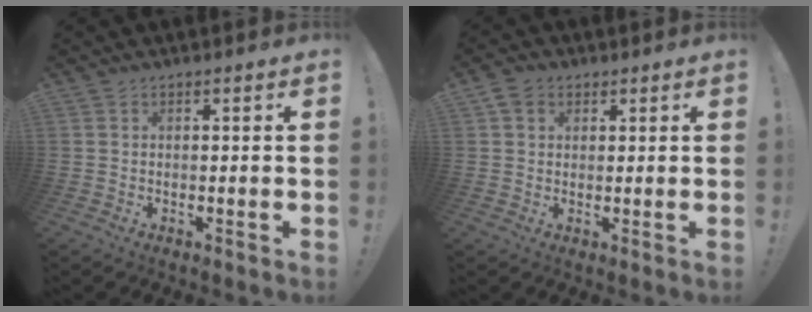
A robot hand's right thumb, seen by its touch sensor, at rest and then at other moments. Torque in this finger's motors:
{"motor_torque": [-0.19, 0.13, 0.01, -0.09, 0.14]}